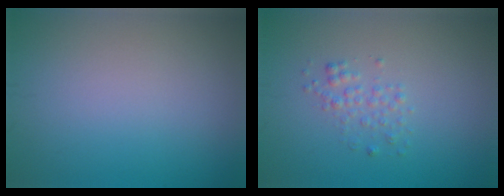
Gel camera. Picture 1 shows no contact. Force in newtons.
{"total": 1.5, "press": 1.5, "slide": 0.0}